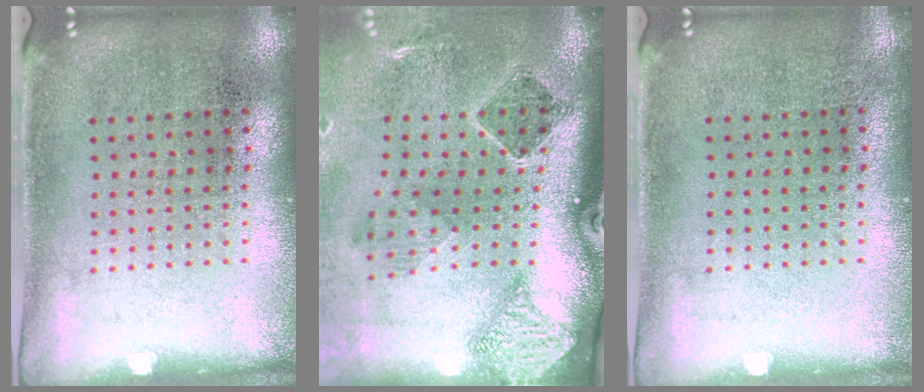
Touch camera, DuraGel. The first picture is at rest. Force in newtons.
{"total": 2.3, "press": 1.7, "slide": 1.5}
{"total": 0.0}